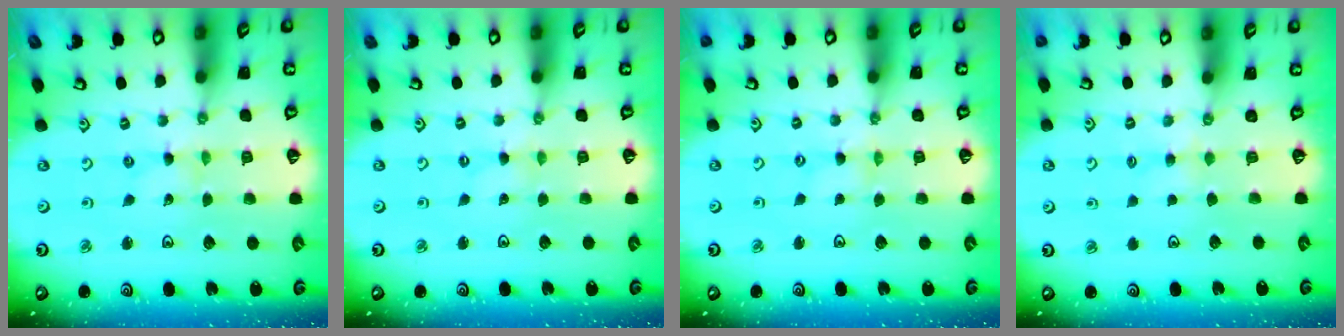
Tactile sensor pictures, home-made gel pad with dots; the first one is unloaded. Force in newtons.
{"total": 0.0}
{"total": 1.1, "press": 1.0, "slide": 0.1}
{"total": 3.0, "press": 3.0, "slide": 0.5}